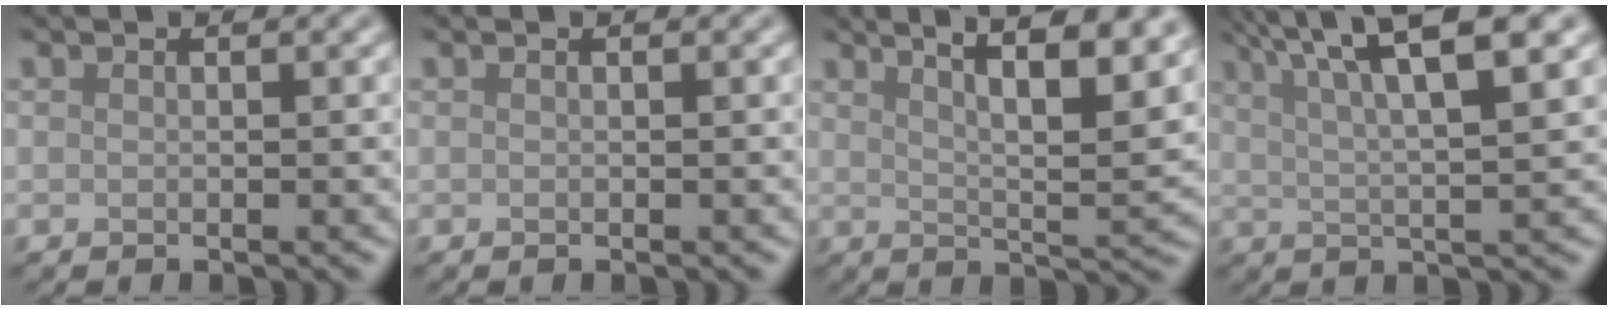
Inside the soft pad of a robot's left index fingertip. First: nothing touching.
{"total": 0.0}
{"total": 11.6, "force": [6.9, 3.2, 8.7], "torque": [-0.084, 0.026, 0.072]}
{"total": 8.6, "force": [5.0, 1.8, 6.8], "torque": [-0.090, 0.022, 0.072]}